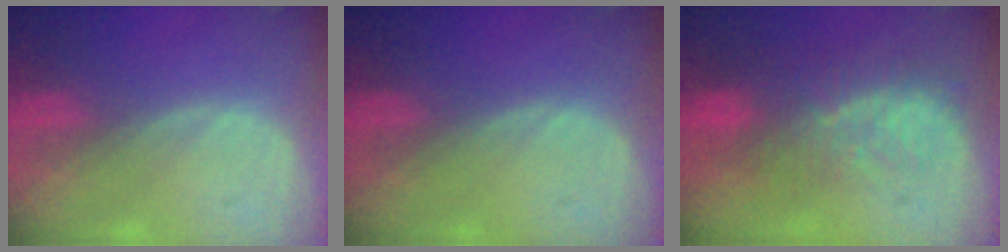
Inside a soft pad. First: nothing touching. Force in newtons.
{"total": 0.0}
{"total": 10.0, "press": 8.5, "slide": 5.2}